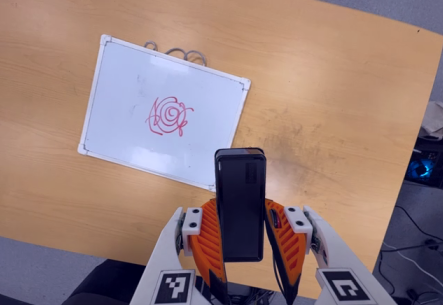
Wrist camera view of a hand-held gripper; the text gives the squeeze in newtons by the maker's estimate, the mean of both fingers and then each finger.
{"total": 4.2, "left": 3.1, "right": 5.4}